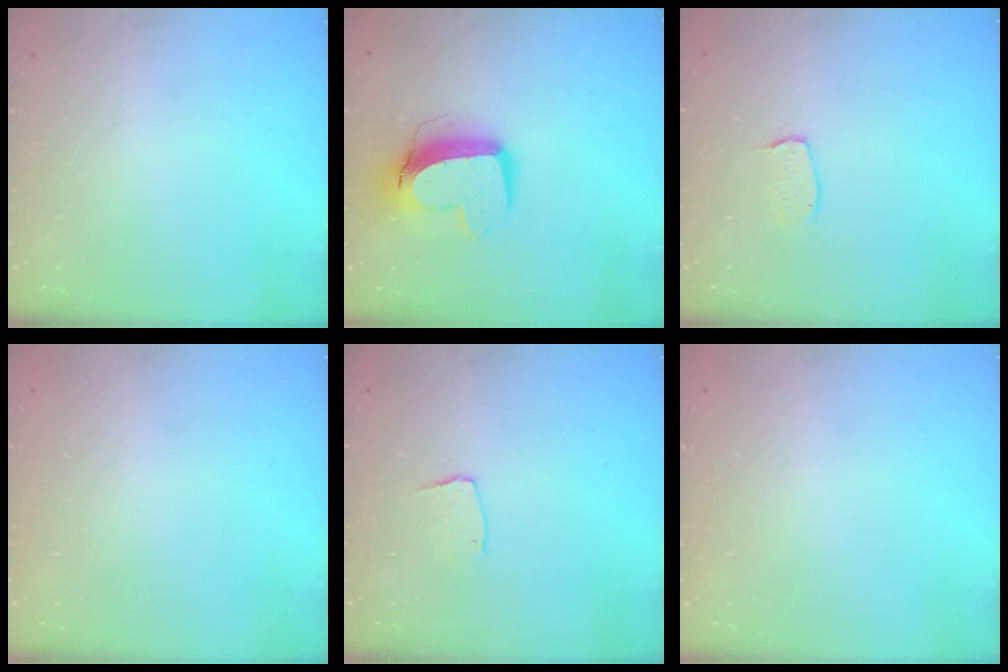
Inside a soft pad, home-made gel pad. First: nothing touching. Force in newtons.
{"total": 12.5, "press": 12.4, "slide": 1.5}
{"total": 4.0, "press": 4.0, "slide": 0.2}
{"total": 0.0}
{"total": 4.7, "press": 4.7, "slide": 0.3}
{"total": 0.0}